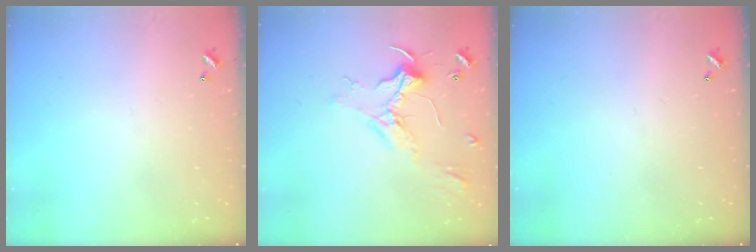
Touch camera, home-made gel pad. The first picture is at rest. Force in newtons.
{"total": 2.4, "press": 2.3, "slide": 0.7}
{"total": 0.0}